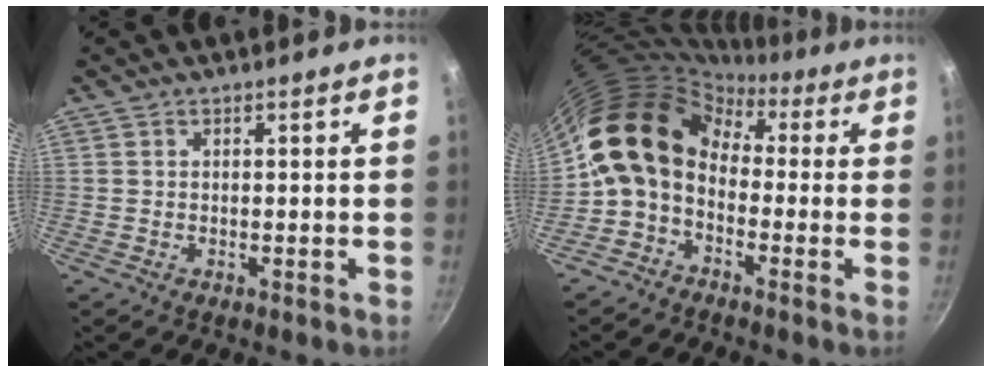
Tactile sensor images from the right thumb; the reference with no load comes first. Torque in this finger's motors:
{"motor_torque": [1.46, 3.55, 1.39, -1.38, 0.58]}